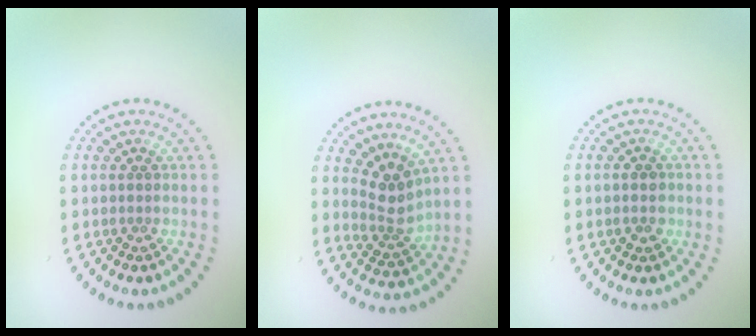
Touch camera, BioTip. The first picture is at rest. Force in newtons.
{"total": 2.8, "press": 2.1, "slide": 1.8}
{"total": 1.6, "press": 1.6, "slide": 0.4}